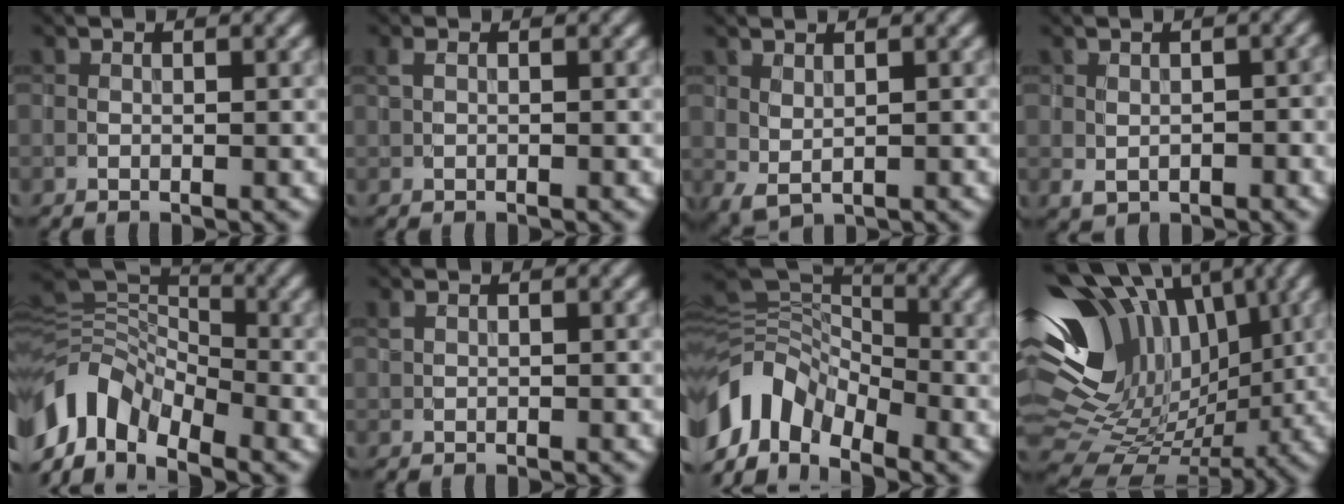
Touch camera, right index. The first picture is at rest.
{"total": 0.9, "force": [0.3, 0.4, 0.7], "torque": [-0.018, 0.003, 0.006]}
{"total": 1.4, "force": [0.7, 0.7, 1.0], "torque": [-0.021, -0.004, 0.020]}
{"total": 2.4, "force": [-0.7, 1.5, 1.7], "torque": [-0.023, -0.005, -0.004]}
{"total": 7.6, "force": [-4.1, 4.7, 4.3], "torque": [-0.079, 0.005, -0.092]}
{"total": 0.6, "force": [0.3, 0.2, 0.3], "torque": [-0.010, 0.002, 0.008]}
{"total": 7.6, "force": [-3.9, 4.9, 4.3], "torque": [-0.079, 0.008, -0.089]}
{"total": 15.5, "force": [3.8, 10.6, 10.5], "torque": [-0.205, 0.014, 0.078]}